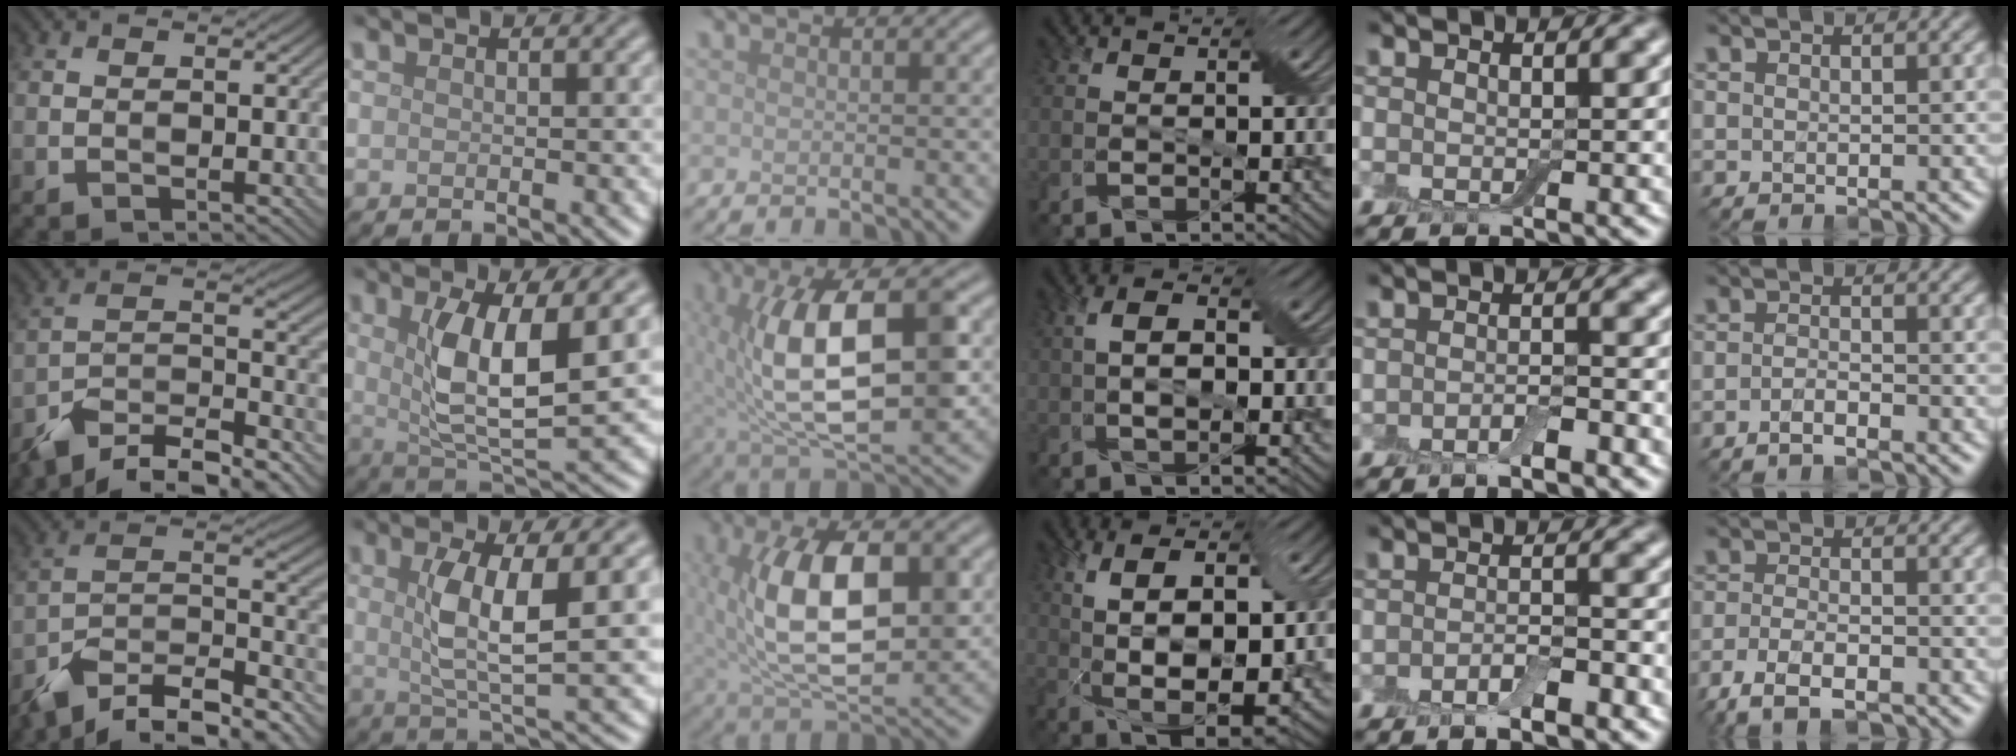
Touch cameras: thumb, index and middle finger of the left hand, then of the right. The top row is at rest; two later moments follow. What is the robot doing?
{"motion": "wrap", "object": "bandage"}